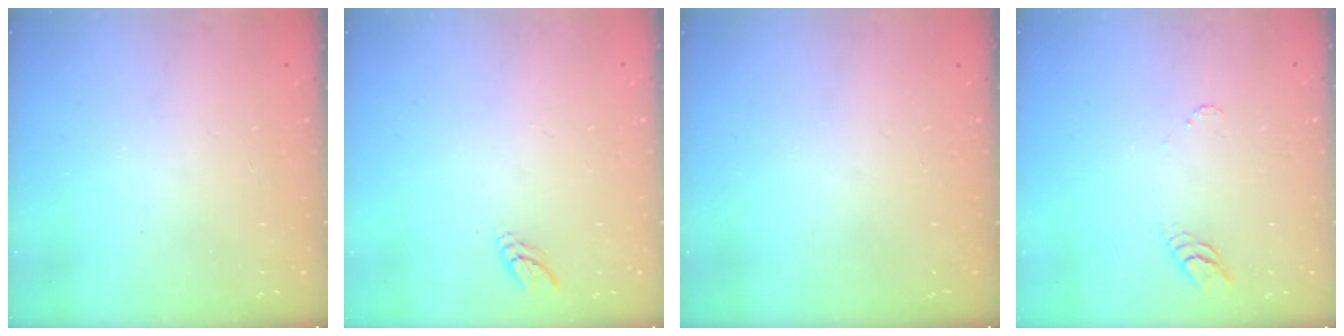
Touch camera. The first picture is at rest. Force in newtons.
{"total": 4.6, "press": 4.6, "slide": 0.4}
{"total": 0.0}
{"total": 3.4, "press": 3.4, "slide": 0.3}